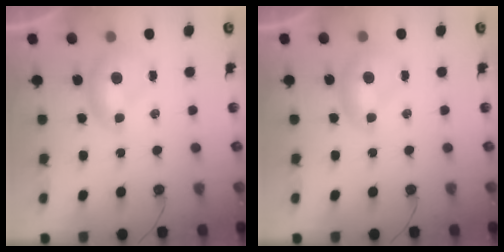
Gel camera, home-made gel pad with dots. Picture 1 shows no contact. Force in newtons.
{"total": 0.0}